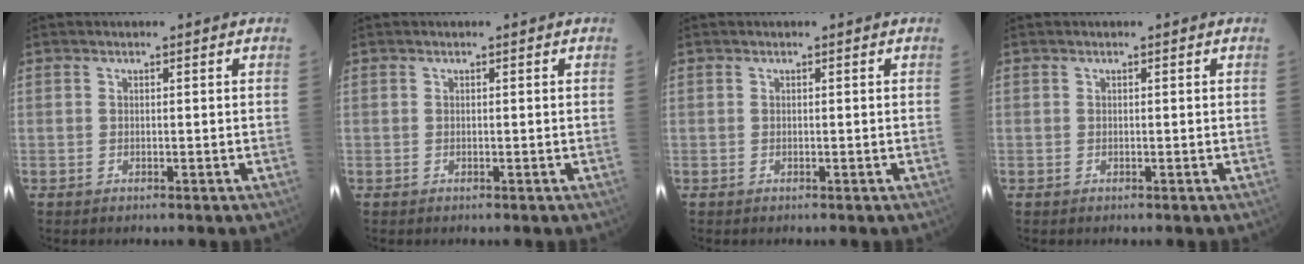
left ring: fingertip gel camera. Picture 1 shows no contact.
{"total": 0.0}
{"total": 0.0}
{"total": 0.0}